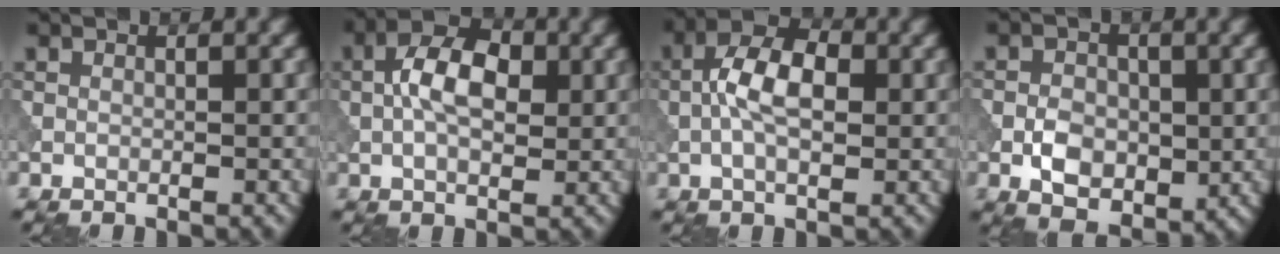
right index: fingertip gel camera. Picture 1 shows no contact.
{"total": 5.6, "force": [0.3, 3.1, 4.6], "torque": [-0.085, 0.007, -0.002]}
{"total": 5.5, "force": [-0.2, 2.8, 4.7], "torque": [-0.092, 0.007, -0.014]}
{"total": 4.4, "force": [-1.1, 3.0, 3.0], "torque": [-0.050, -0.002, -0.025]}